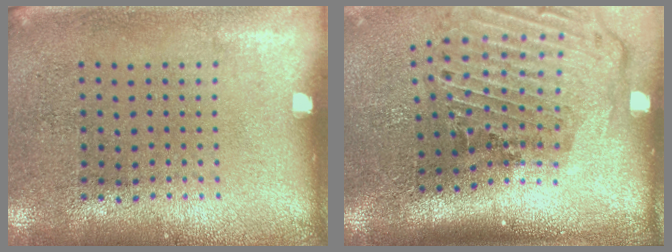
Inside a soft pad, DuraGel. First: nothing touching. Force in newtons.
{"total": 3.0, "press": 2.1, "slide": 2.2}